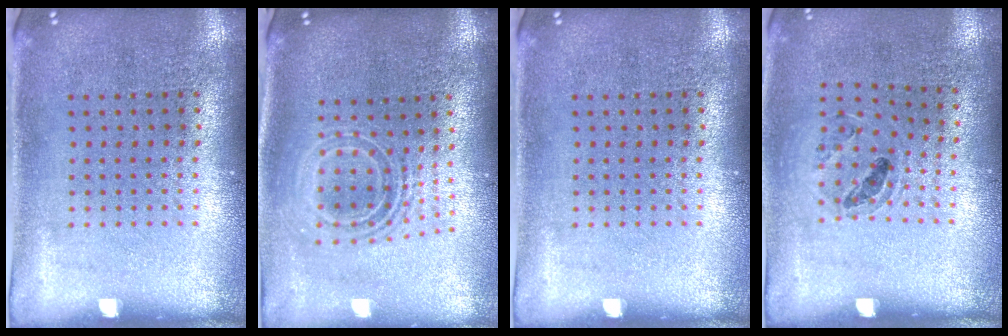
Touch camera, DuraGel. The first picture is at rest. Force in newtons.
{"total": 2.0, "press": 1.5, "slide": 1.3}
{"total": 0.0}
{"total": 0.9, "press": 0.9, "slide": 0.2}